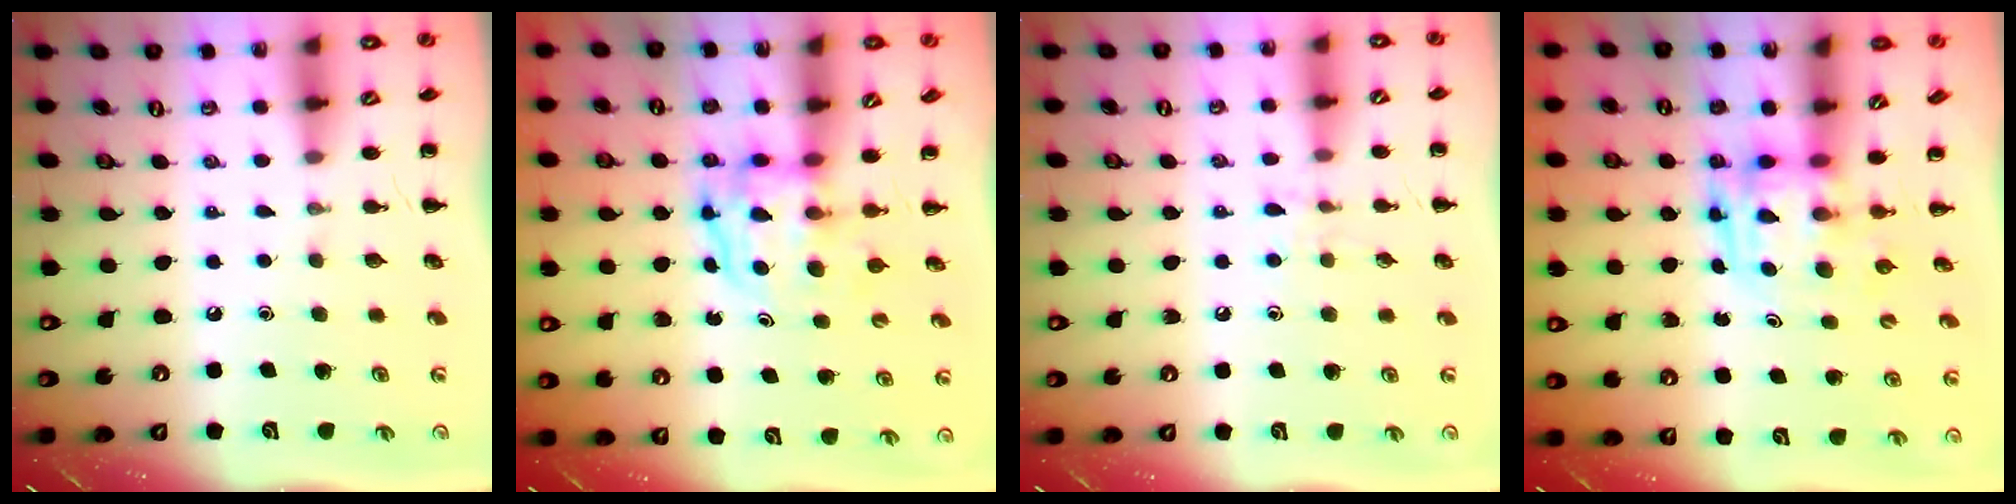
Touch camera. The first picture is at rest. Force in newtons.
{"total": 4.0, "press": 4.0, "slide": 0.4}
{"total": 5.9, "press": 5.7, "slide": 1.5}
{"total": 3.7, "press": 3.7, "slide": 0.7}